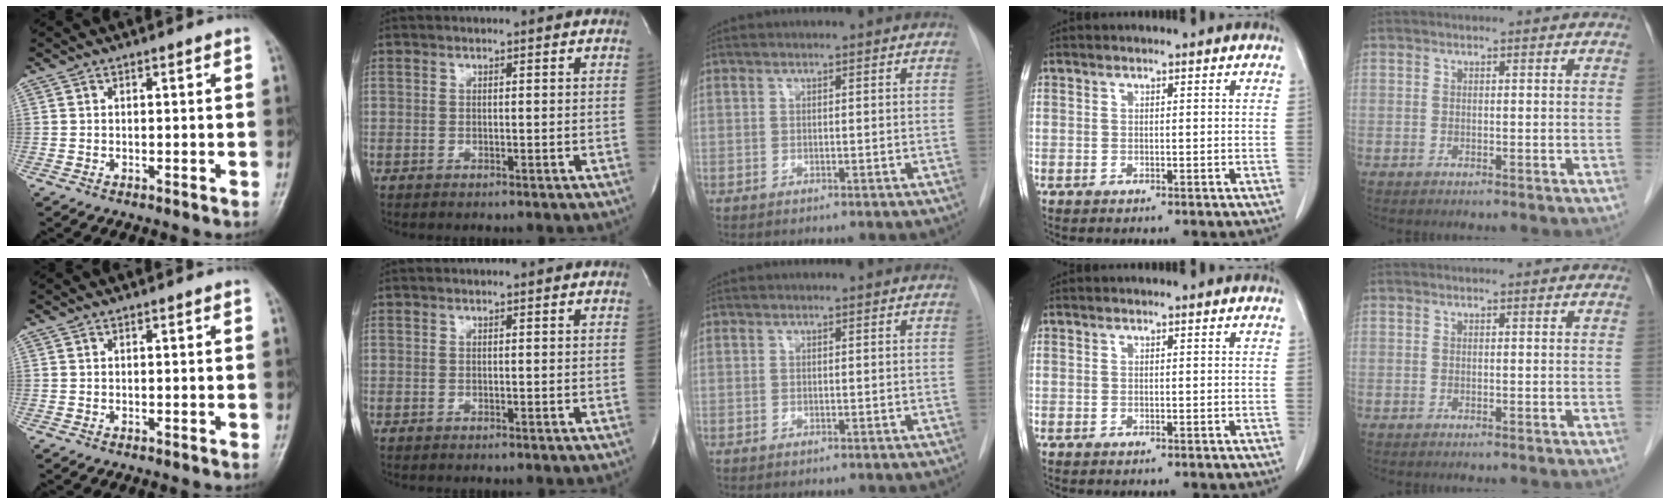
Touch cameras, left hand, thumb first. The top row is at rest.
{}